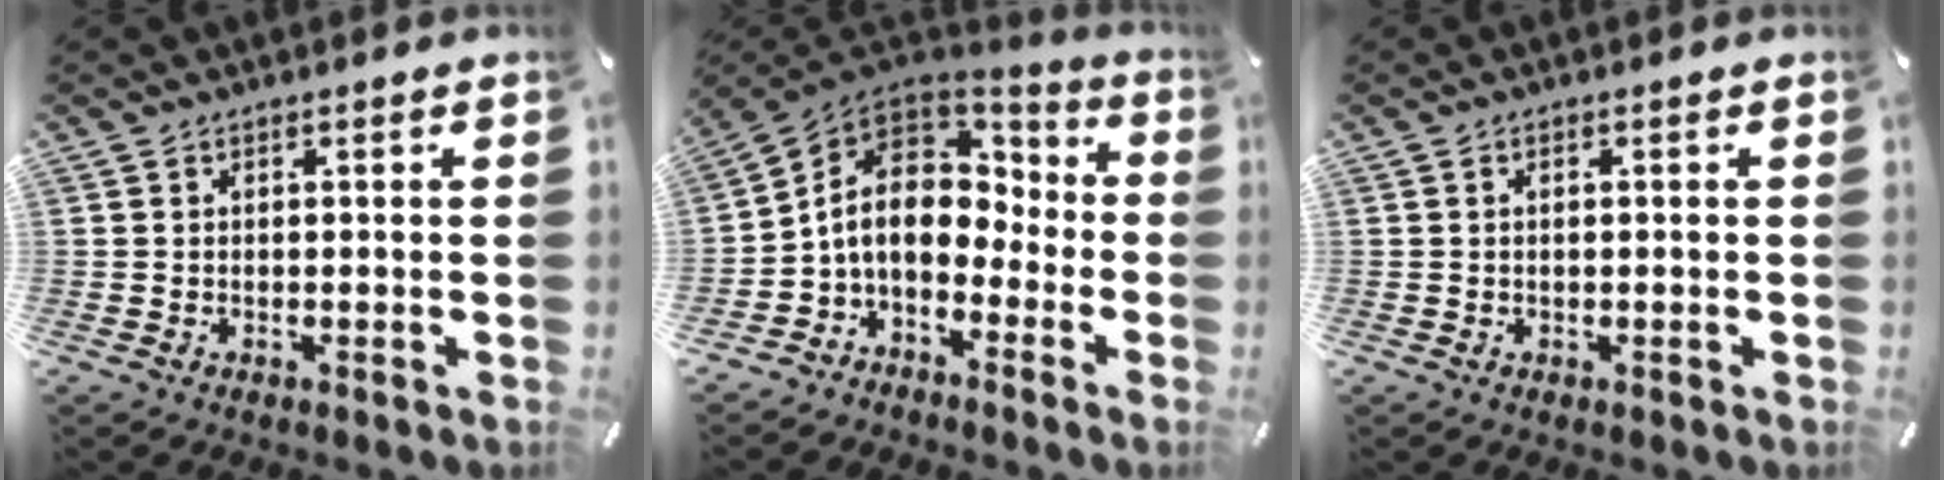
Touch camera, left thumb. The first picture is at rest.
{"total": 9.9, "force": [-1.3, 7.9, 5.8], "torque": [-0.127, 0.001, -0.026]}
{"total": 0.7, "force": [0.0, 0.3, 0.6], "torque": [-0.013, 0.002, -0.001]}